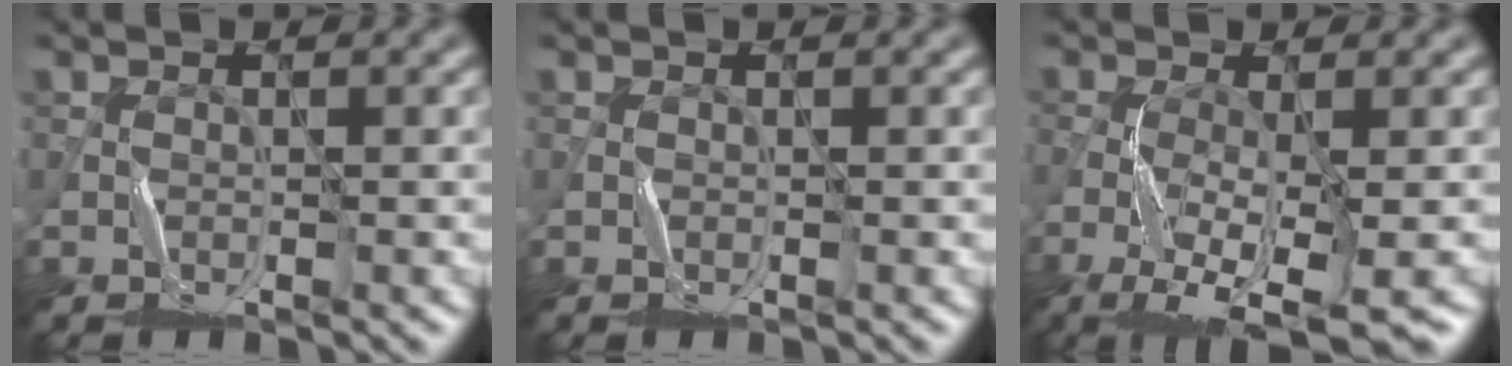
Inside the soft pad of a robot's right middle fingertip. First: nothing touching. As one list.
[{"total": 0.0}, {"total": 7.7, "force": [-3.9, 2.0, 6.3], "torque": [-0.134, -0.014, -0.070]}]